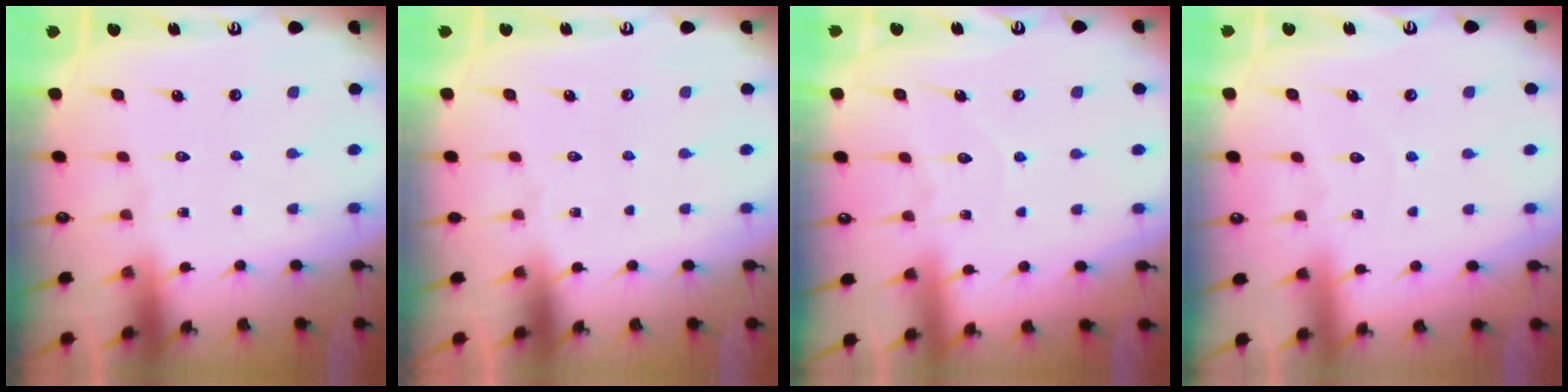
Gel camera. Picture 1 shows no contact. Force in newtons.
{"total": 0.0}
{"total": 5.5, "press": 5.4, "slide": 0.5}
{"total": 3.0, "press": 2.9, "slide": 0.3}